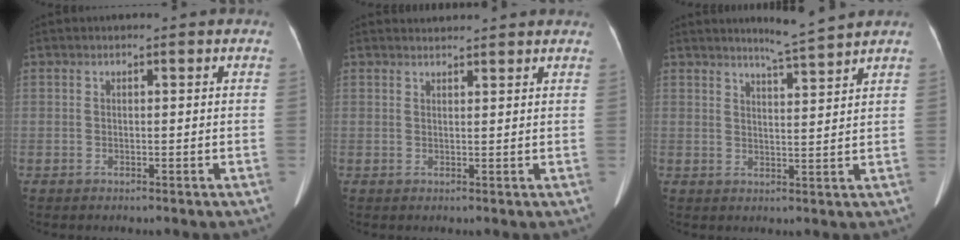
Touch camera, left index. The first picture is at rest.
{"total": 2.9, "force": [2.9, 0.3, 0.0], "torque": [-0.008, 0.021, 0.038]}
{"total": 4.0, "force": [3.7, -1.3, 0.7], "torque": [-0.021, -0.013, 0.066]}